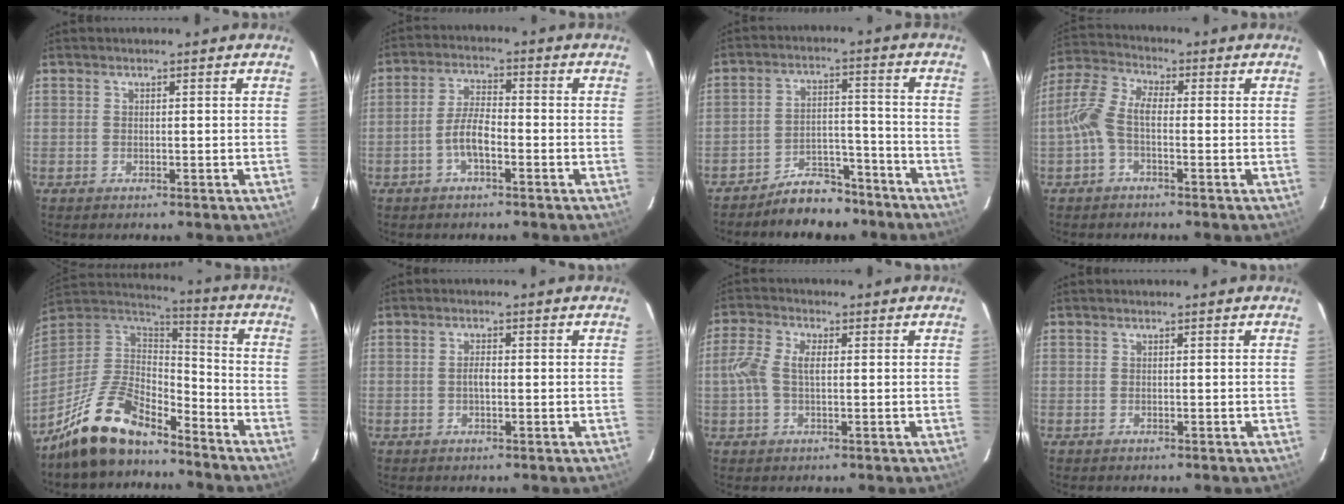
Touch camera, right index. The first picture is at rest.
{"total": 5.2, "force": [-2.3, 1.6, 4.4], "torque": [-0.093, 0.010, -0.043]}
{"total": 9.5, "force": [-8.0, 4.3, 2.6], "torque": [-0.053, 0.036, -0.110]}
{"total": 6.8, "force": [-1.6, 3.1, 5.9], "torque": [-0.138, 0.019, -0.038]}
{"total": 17.0, "force": [-13.1, 6.5, 8.6], "torque": [-0.197, -0.001, -0.242]}
{"total": 1.8, "force": [-0.2, 0.7, 1.6], "torque": [-0.031, 0.004, -0.006]}
{"total": 6.0, "force": [0.2, 3.0, 5.1], "torque": [-0.111, 0.012, 0.000]}
{"total": 0.0}